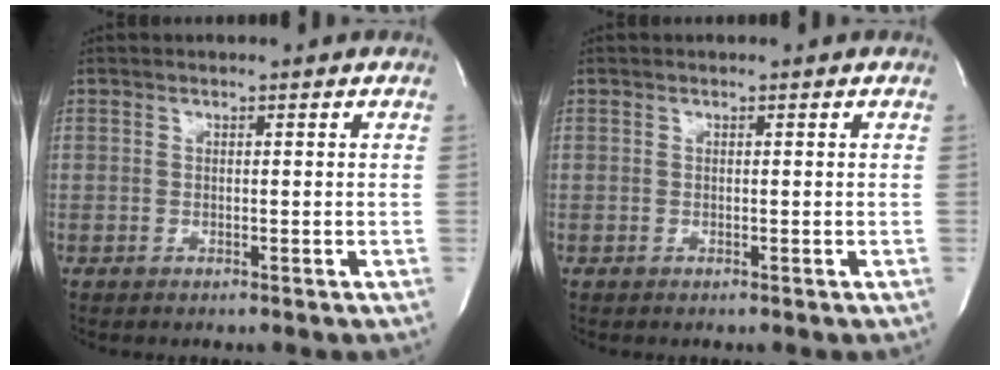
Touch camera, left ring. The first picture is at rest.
{"total": 0.0}